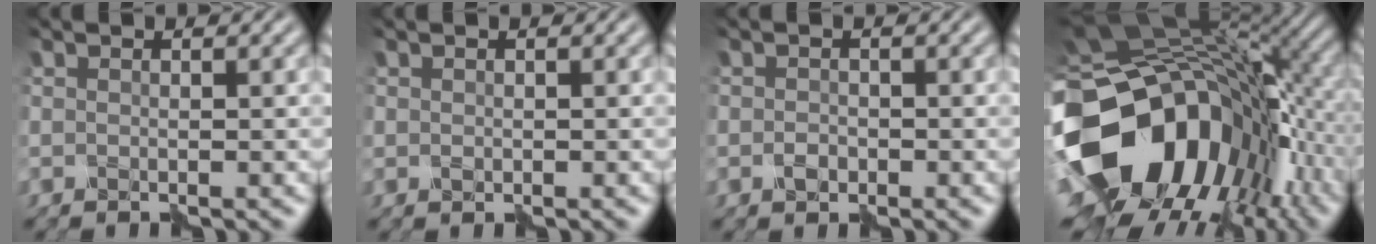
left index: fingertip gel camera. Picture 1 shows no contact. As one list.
[{"total": 0.5, "force": [0.1, 0.5, 0.2], "torque": [-0.004, 0.003, 0.002]}, {"total": 1.0, "force": [-0.5, 0.7, 0.6], "torque": [-0.011, 0.002, -0.011]}, {"total": 19.3, "force": [-5.0, 13.7, 12.6], "torque": [-0.269, -0.029, -0.069]}]